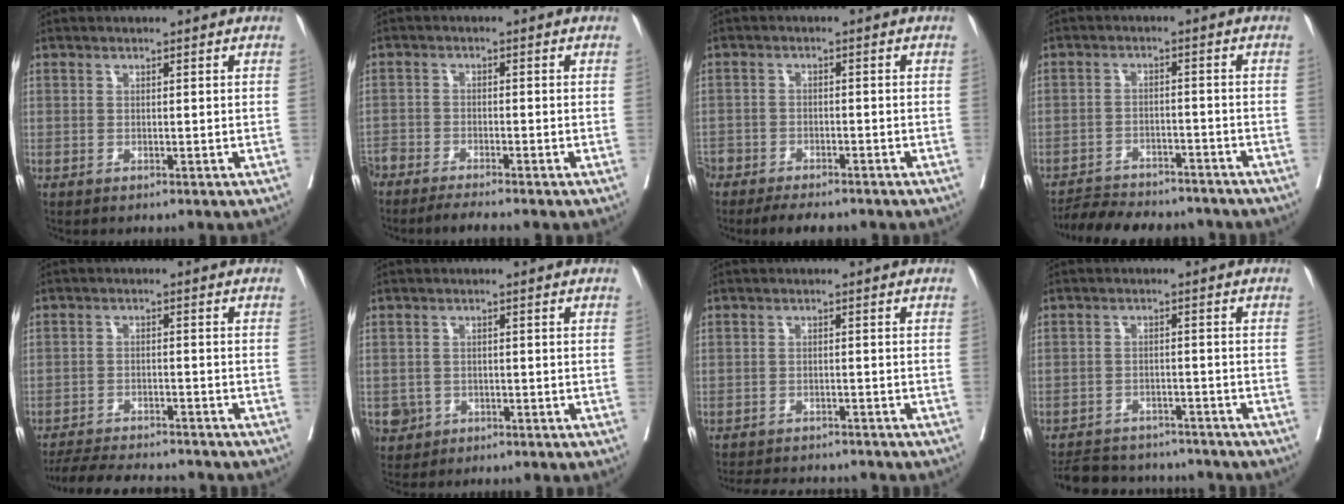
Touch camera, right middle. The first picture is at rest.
{"total": 6.4, "force": [-5.8, 0.4, 2.6], "torque": [-0.038, -0.012, -0.101]}
{"total": 8.7, "force": [-7.3, 3.2, 3.4], "torque": [-0.060, -0.005, -0.111]}
{"total": 12.4, "force": [-11.5, 3.1, 3.4], "torque": [-0.057, 0.009, -0.160]}
{"total": 11.8, "force": [-11.0, 1.7, 4.0], "torque": [-0.065, -0.006, -0.159]}
{"total": 3.8, "force": [-1.6, 3.4, 0.2], "torque": [-0.002, 0.008, -0.025]}
{"total": 9.0, "force": [-8.4, 2.3, 2.3], "torque": [-0.035, 0.001, -0.109]}
{"total": 12.5, "force": [-11.4, 4.0, 3.0], "torque": [-0.059, 0.009, -0.155]}